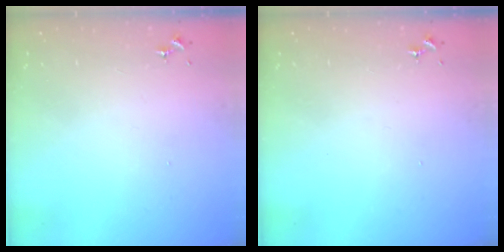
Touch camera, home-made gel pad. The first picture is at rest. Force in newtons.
{"total": 0.0}